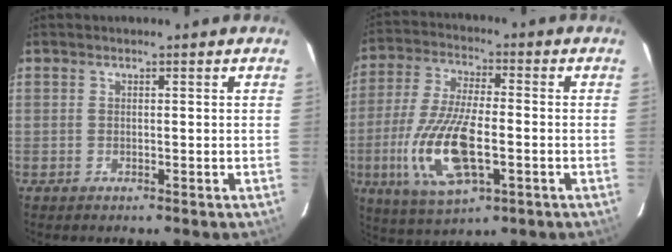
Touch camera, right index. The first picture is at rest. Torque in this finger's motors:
{"motor_torque": [1.91, -0.22, 1.05, 0.21]}